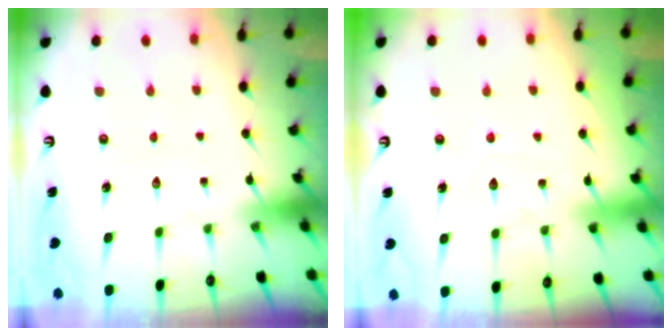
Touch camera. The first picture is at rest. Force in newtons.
{"total": 5.8, "press": 5.8, "slide": 0.5}